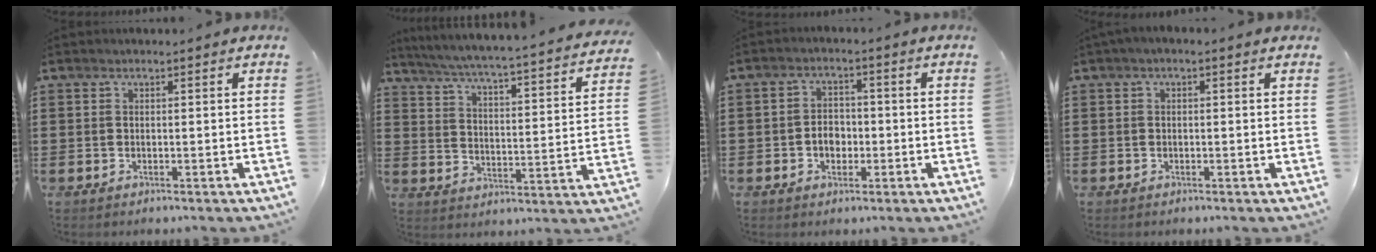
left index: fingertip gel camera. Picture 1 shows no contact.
{"total": 4.3, "force": [3.9, -0.7, 1.7], "torque": [-0.054, -0.043, 0.056]}
{"total": 3.2, "force": [-0.9, 2.4, 1.9], "torque": [-0.041, 0.005, -0.020]}
{"total": 0.8, "force": [-0.5, 0.2, 0.6], "torque": [-0.011, -0.001, -0.009]}